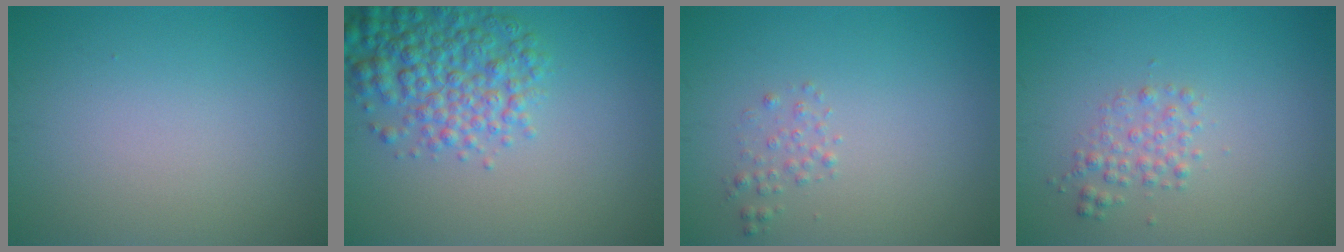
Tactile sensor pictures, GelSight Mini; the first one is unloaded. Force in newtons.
{"total": 5.5, "press": 5.4, "slide": 0.2}
{"total": 1.0, "press": 1.0, "slide": 0.1}
{"total": 1.7, "press": 1.7, "slide": 0.1}